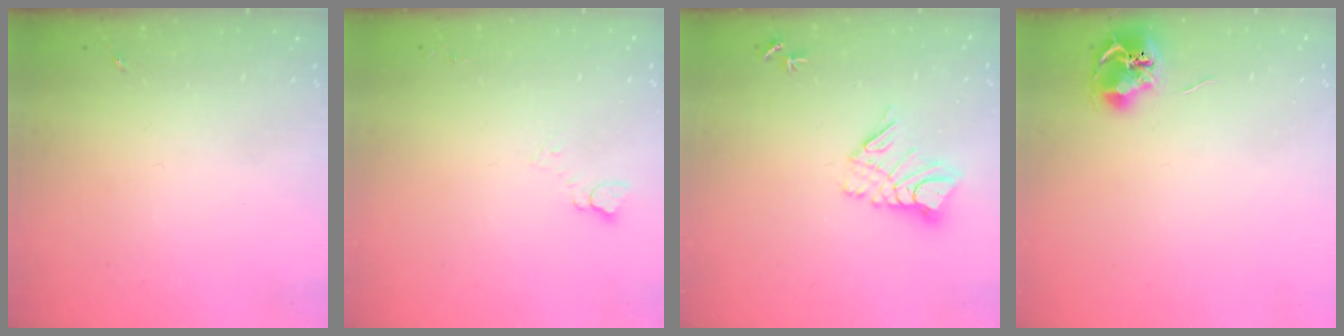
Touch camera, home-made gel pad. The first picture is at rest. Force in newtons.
{"total": 3.8, "press": 3.8, "slide": 0.3}
{"total": 9.8, "press": 9.8, "slide": 0.9}
{"total": 7.6, "press": 7.5, "slide": 0.6}